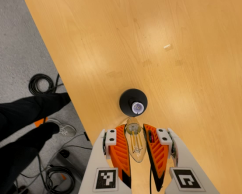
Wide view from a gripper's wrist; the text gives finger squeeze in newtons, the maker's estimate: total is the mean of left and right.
{"total": 22.5, "left": 24.6, "right": 20.4}